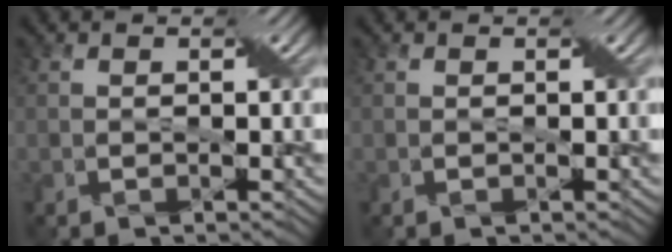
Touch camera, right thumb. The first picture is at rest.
{"total": 0.0}